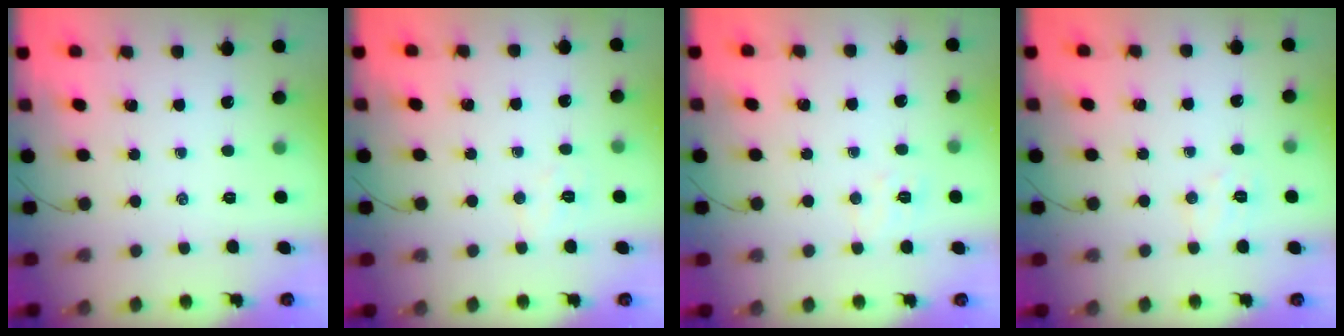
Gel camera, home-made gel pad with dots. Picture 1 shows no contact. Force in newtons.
{"total": 4.7, "press": 4.6, "slide": 1.0}
{"total": 5.5, "press": 5.3, "slide": 1.3}
{"total": 6.0, "press": 5.9, "slide": 1.2}